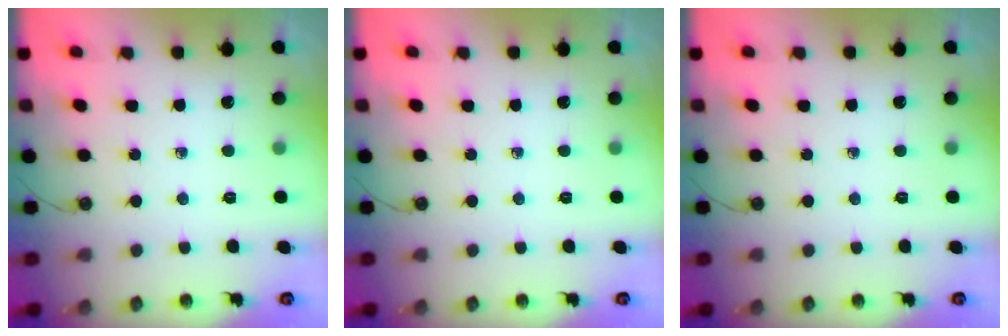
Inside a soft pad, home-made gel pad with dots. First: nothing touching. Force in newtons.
{"total": 0.0}
{"total": 0.0}